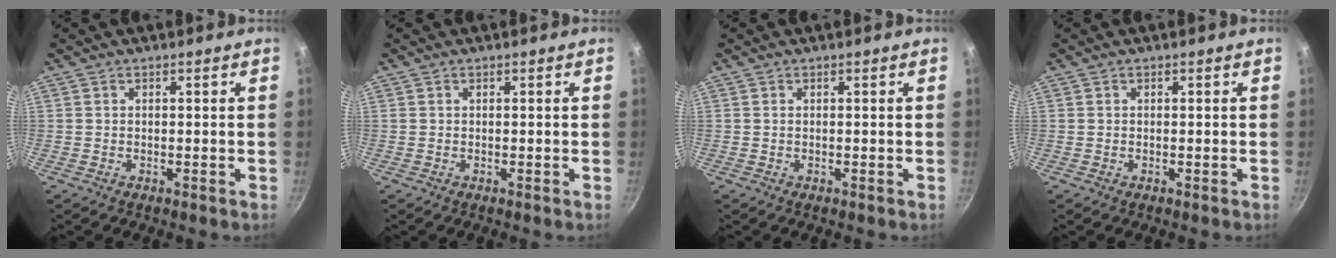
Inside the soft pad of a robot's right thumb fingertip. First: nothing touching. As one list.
[{"total": 0.0}, {"total": 0.0}, {"total": 0.0}]